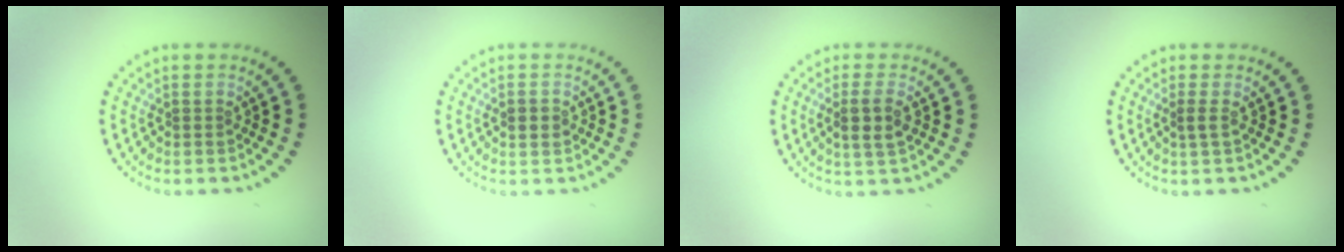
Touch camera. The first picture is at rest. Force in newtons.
{"total": 1.8, "press": 1.8, "slide": 0.2}
{"total": 2.4, "press": 2.3, "slide": 0.8}
{"total": 0.8, "press": 0.7, "slide": 0.3}